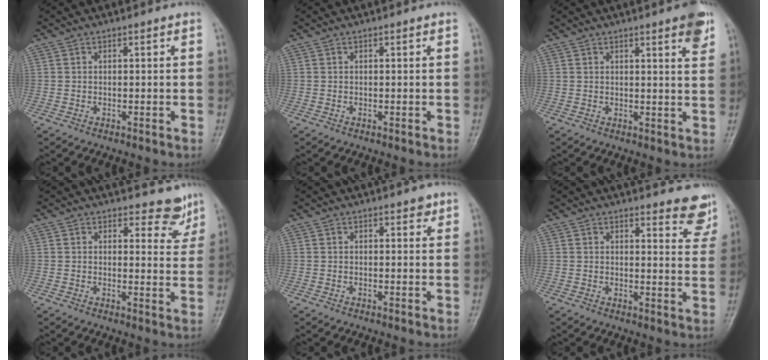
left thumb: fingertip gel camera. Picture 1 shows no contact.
{"total": 0.0}
{"total": 5.8, "force": [3.4, 0.9, 4.6], "torque": [-0.049, -0.014, 0.041]}
{"total": 5.5, "force": [4.9, 2.5, 0.8], "torque": [0.019, -0.039, 0.048]}
{"total": 1.5, "force": [0.9, 0.8, 0.8], "torque": [0.001, -0.002, 0.007]}
{"total": 7.4, "force": [6.7, 2.1, 2.4], "torque": [0.007, -0.045, 0.056]}